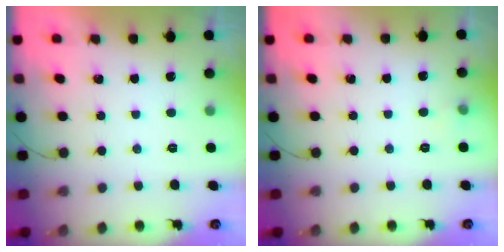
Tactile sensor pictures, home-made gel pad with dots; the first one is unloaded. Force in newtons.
{"total": 3.3, "press": 2.6, "slide": 2.1}